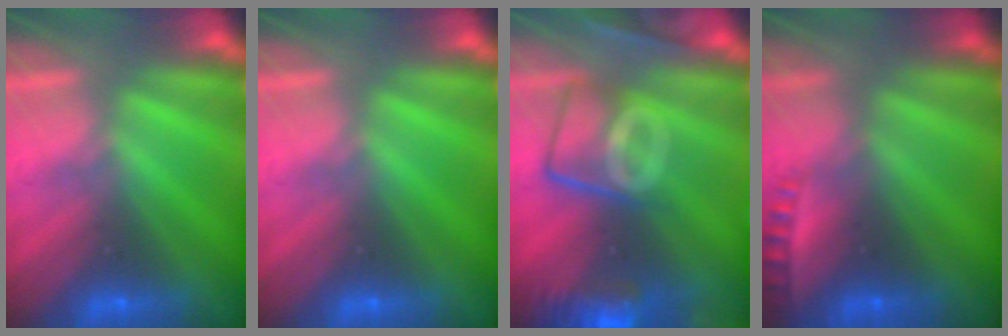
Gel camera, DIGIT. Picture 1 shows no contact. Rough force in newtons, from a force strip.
{"total": 0.0}
{"total": 8.1}
{"total": 2.1}